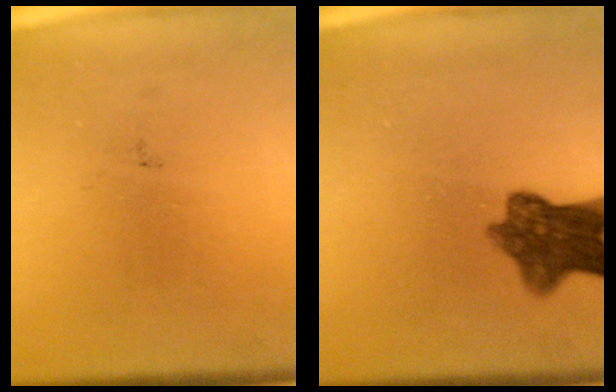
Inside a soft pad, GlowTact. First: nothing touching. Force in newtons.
{"total": 8.0}